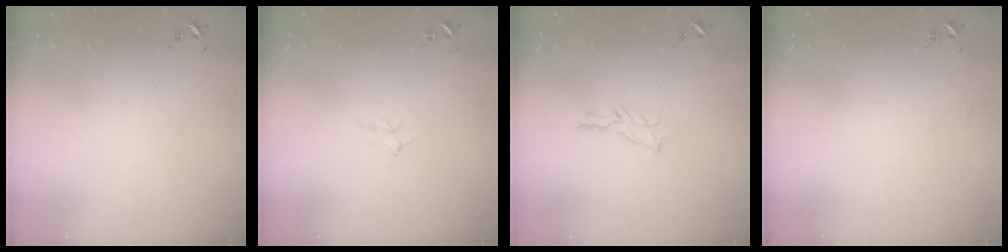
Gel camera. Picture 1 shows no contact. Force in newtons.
{"total": 5.0, "press": 5.0, "slide": 0.9}
{"total": 5.8, "press": 5.8, "slide": 0.5}
{"total": 2.5, "press": 2.5, "slide": 0.2}